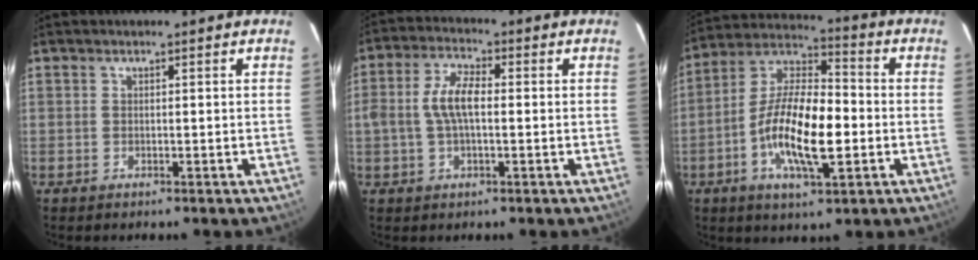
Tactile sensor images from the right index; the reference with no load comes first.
{"total": 6.8, "force": [-0.2, 3.0, 6.1], "torque": [-0.123, 0.013, -0.004]}
{"total": 15.9, "force": [-3.7, 5.5, 14.5], "torque": [-0.280, -0.003, -0.076]}